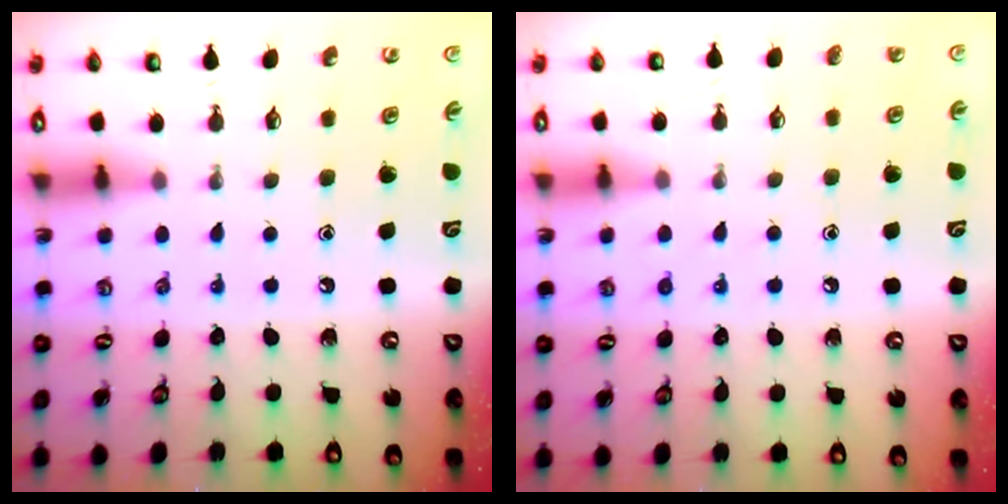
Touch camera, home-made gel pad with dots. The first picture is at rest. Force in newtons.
{"total": 7.2, "press": 7.2, "slide": 0.8}